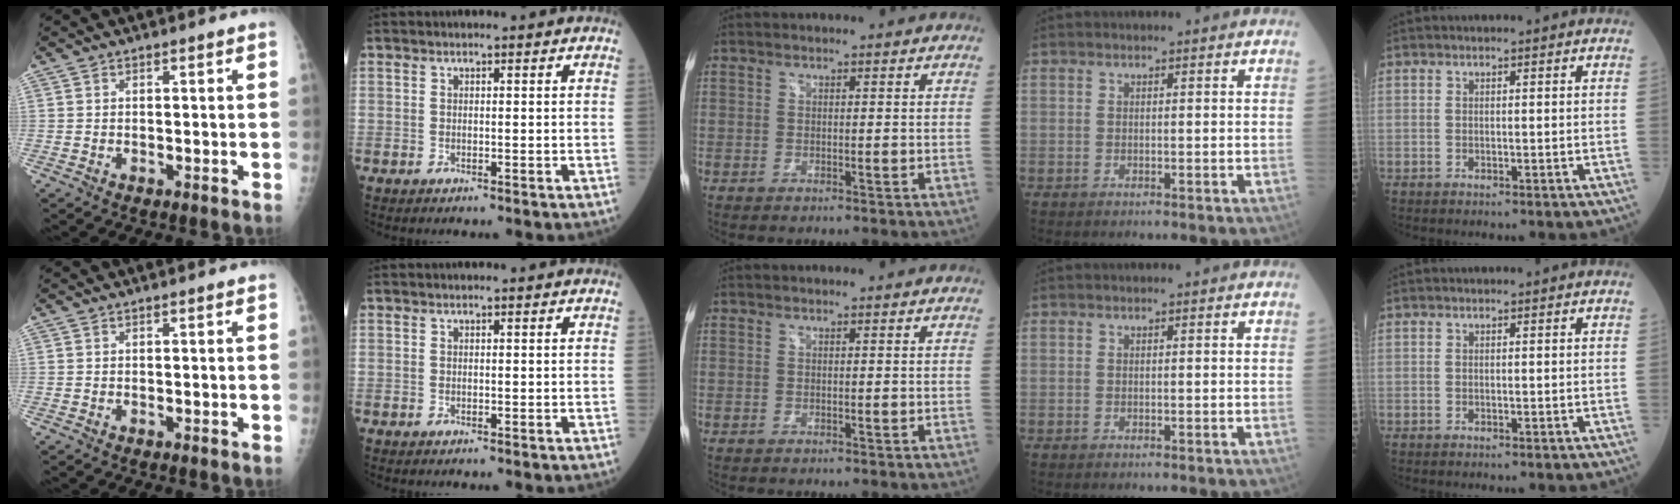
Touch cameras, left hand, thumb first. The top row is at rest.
{}